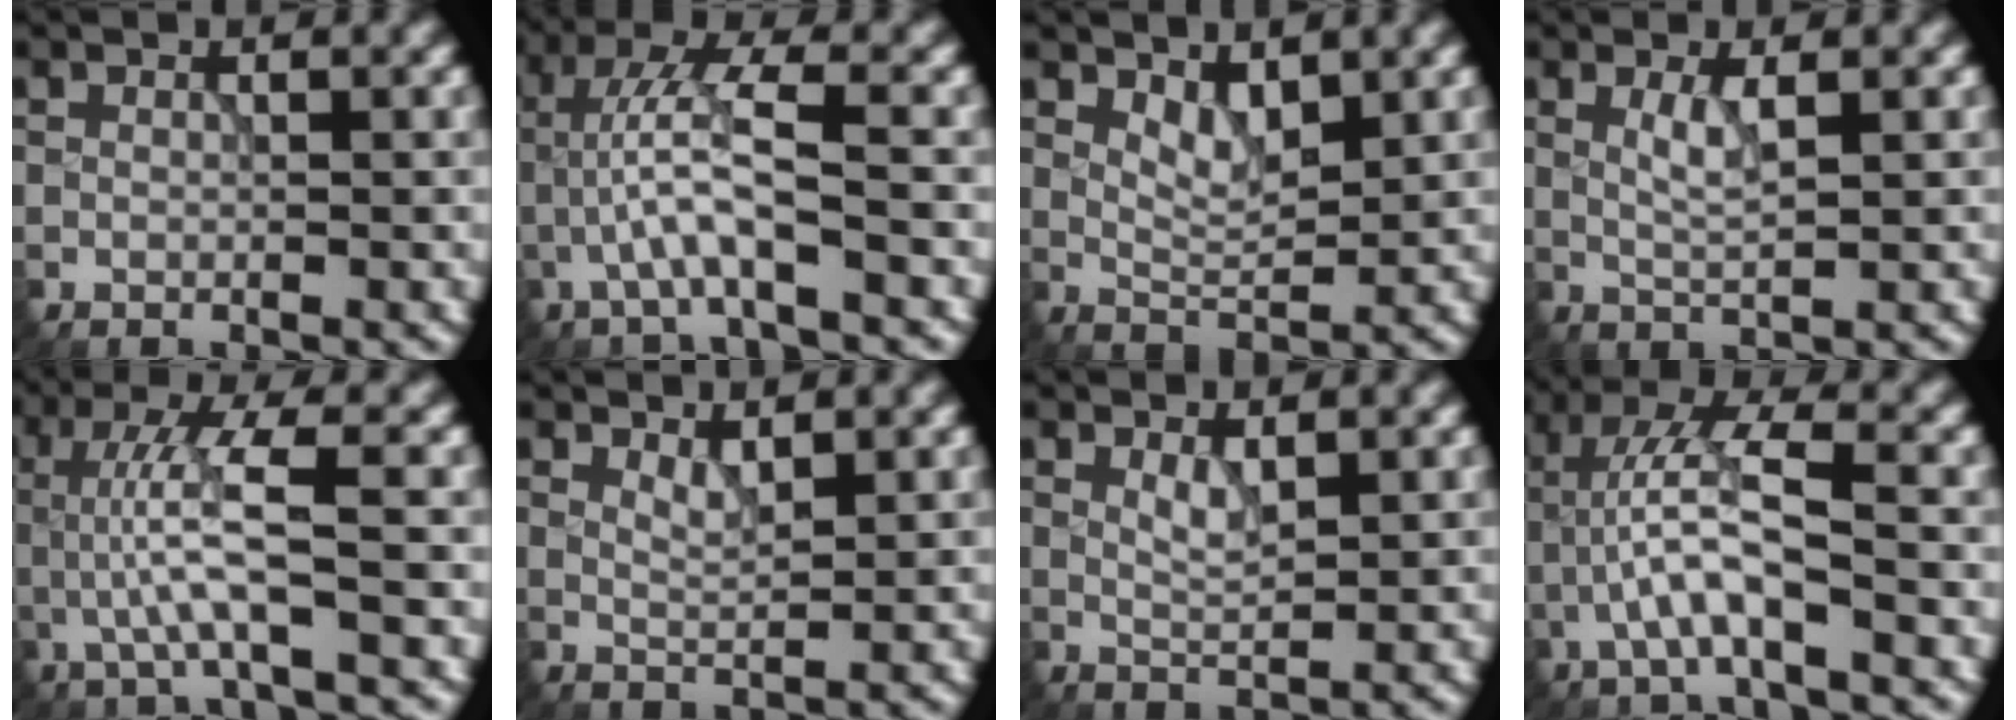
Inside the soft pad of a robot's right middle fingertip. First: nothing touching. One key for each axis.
{"total": 4.9, "fx": -1.3, "fy": 0.8, "fz": 4.6, "tx": -0.089, "ty": 0.020, "tz": -0.030}
{"total": 2.4, "fx": 1.5, "fy": 1.0, "fz": 1.6, "tx": -0.027, "ty": -0.007, "tz": 0.030}
{"total": 2.0, "fx": 0.7, "fy": 0.3, "fz": 1.8, "tx": -0.038, "ty": 0.001, "tz": 0.014}
{"total": 4.9, "fx": -0.6, "fy": 0.6, "fz": 4.8, "tx": -0.097, "ty": 0.012, "tz": -0.013}
{"total": 1.3, "fx": 1.0, "fy": 0.3, "fz": 0.8, "tx": -0.016, "ty": -0.002, "tz": 0.020}
{"total": 1.5, "fx": 0.9, "fy": 0.4, "fz": 1.2, "tx": -0.027, "ty": -0.003, "tz": 0.018}
{"total": 5.3, "fx": -1.7, "fy": 1.2, "fz": 4.9, "tx": -0.097, "ty": 0.020, "tz": -0.036}